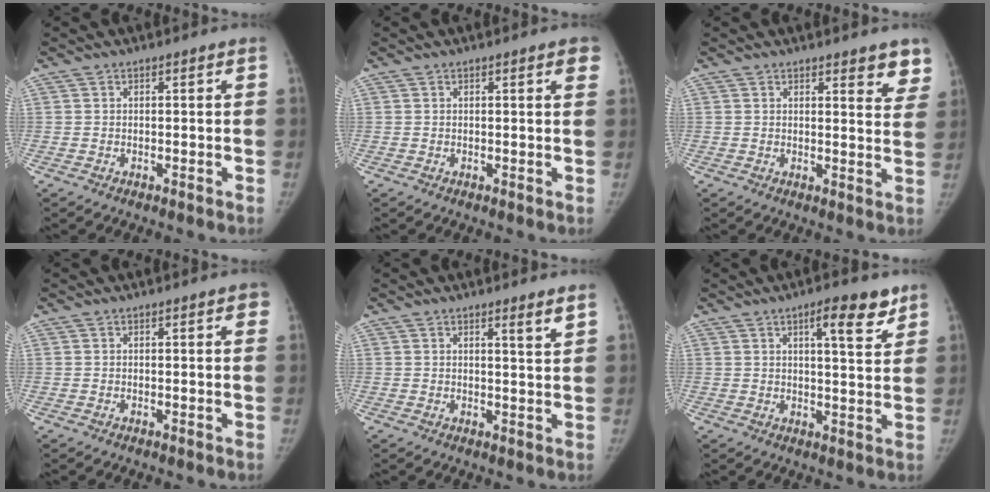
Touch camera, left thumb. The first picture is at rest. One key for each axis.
{"total": 2.1, "fx": 1.1, "fy": 0.5, "fz": 1.7, "tx": -0.013, "ty": -0.001, "tz": 0.009}
{"total": 6.1, "fx": 4.4, "fy": 2.1, "fz": 3.6, "tx": -0.010, "ty": -0.025, "tz": 0.045}
{"total": 1.6, "fx": 0.7, "fy": 0.5, "fz": 1.3, "tx": -0.011, "ty": 0.001, "tz": 0.005}
{"total": 2.8, "fx": 1.9, "fy": -0.1, "fz": 2.0, "tx": -0.030, "ty": -0.018, "tz": 0.028}
{"total": 7.7, "fx": 4.6, "fy": 2.0, "fz": 5.8, "tx": -0.070, "ty": -0.026, "tz": 0.065}